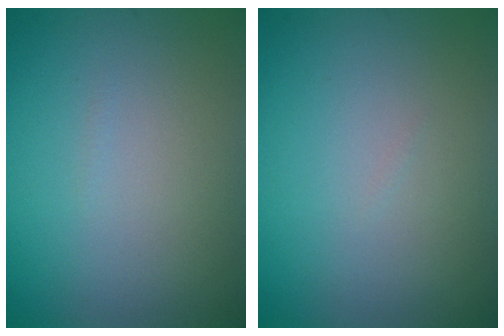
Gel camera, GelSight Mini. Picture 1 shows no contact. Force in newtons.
{"total": 0.0}